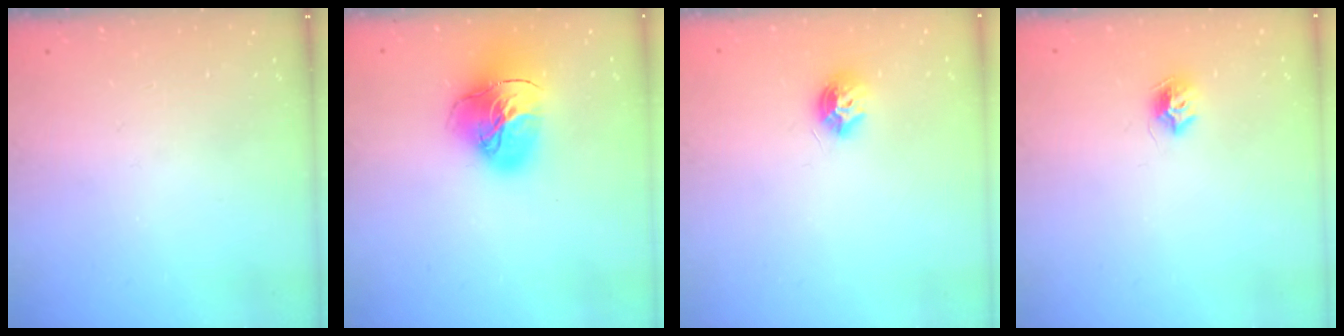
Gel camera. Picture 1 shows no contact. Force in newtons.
{"total": 18.0, "press": 17.9, "slide": 1.8}
{"total": 8.9, "press": 8.9, "slide": 0.2}
{"total": 8.0, "press": 8.0, "slide": 0.5}